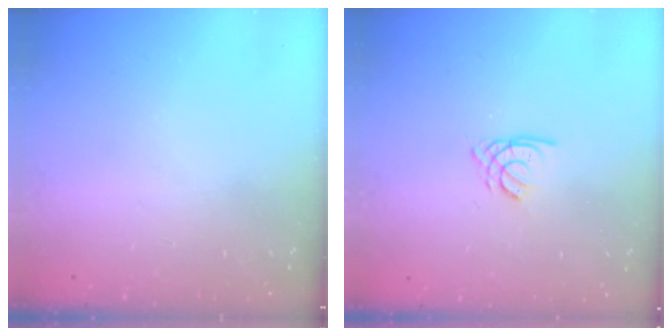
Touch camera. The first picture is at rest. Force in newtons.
{"total": 2.2, "press": 2.2, "slide": 0.0}